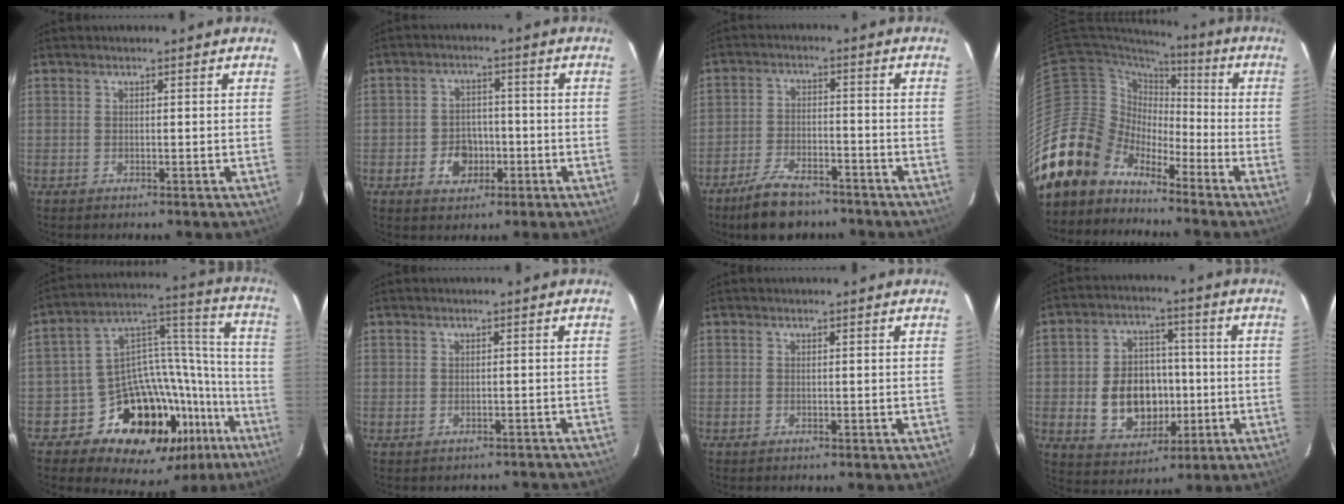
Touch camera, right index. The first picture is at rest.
{"total": 6.1, "force": [-2.5, 4.8, 2.7], "torque": [-0.065, 0.014, -0.030]}
{"total": 10.1, "force": [-8.0, 4.0, 4.7], "torque": [-0.113, 0.001, -0.131]}
{"total": 15.5, "force": [-12.2, 9.3, 1.7], "torque": [-0.058, 0.031, -0.229]}
{"total": 23.1, "force": [-14.2, 14.7, 10.7], "torque": [-0.157, 0.079, -0.196]}
{"total": 3.9, "force": [-3.1, 2.2, 0.5], "torque": [0.005, 0.015, -0.028]}
{"total": 0.0}
{"total": 12.6, "force": [-2.1, 9.6, 7.9], "torque": [-0.171, 0.018, -0.013]}